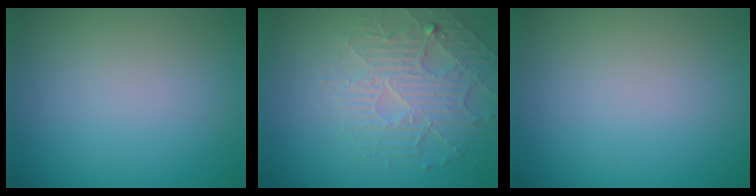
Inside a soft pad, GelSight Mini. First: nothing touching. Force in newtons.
{"total": 4.6, "press": 3.5, "slide": 3.1}
{"total": 0.0}